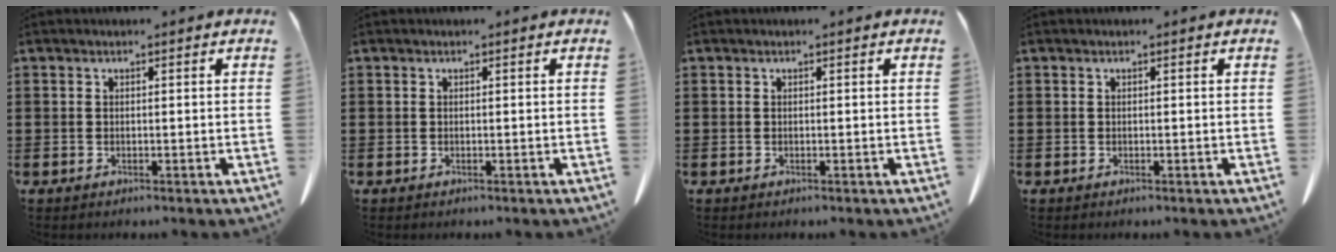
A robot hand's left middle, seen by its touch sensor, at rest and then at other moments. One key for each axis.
{"total": 0.0}
{"total": 0.0}
{"total": 0.0}